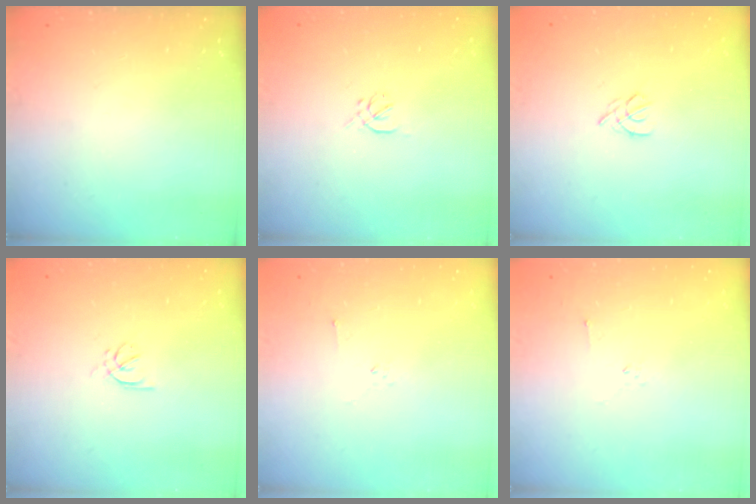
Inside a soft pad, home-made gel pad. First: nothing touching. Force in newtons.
{"total": 0.7, "press": 0.5, "slide": 0.5}
{"total": 2.5, "press": 2.4, "slide": 0.6}
{"total": 2.1, "press": 2.0, "slide": 0.6}
{"total": 2.2, "press": 2.1, "slide": 0.7}
{"total": 2.2, "press": 2.1, "slide": 0.7}